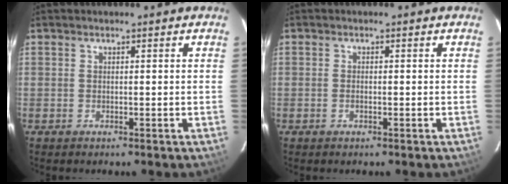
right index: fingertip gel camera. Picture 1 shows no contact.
{"total": 0.7, "force": [-0.2, 0.3, 0.6], "torque": [-0.014, 0.001, -0.005]}